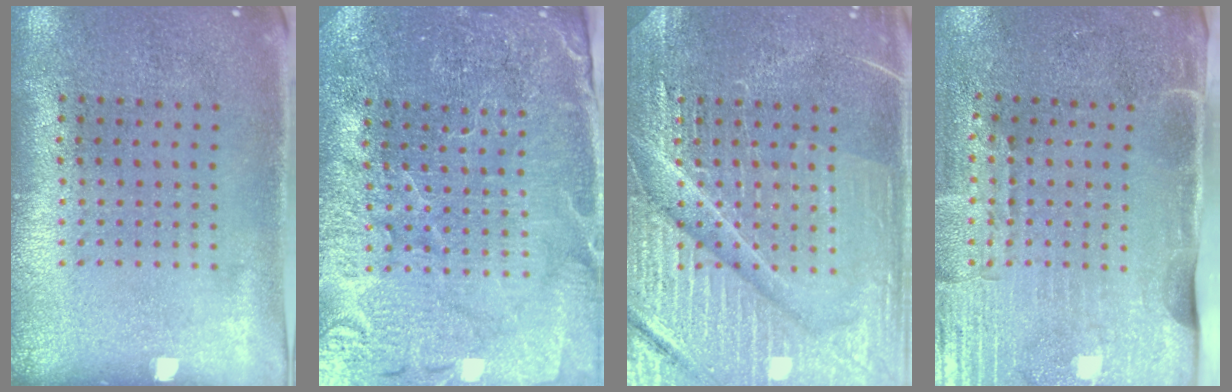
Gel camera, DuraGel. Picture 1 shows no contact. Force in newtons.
{"total": 4.2, "press": 4.0, "slide": 1.1}
{"total": 7.5, "press": 7.5, "slide": 1.0}
{"total": 4.5, "press": 3.7, "slide": 2.5}